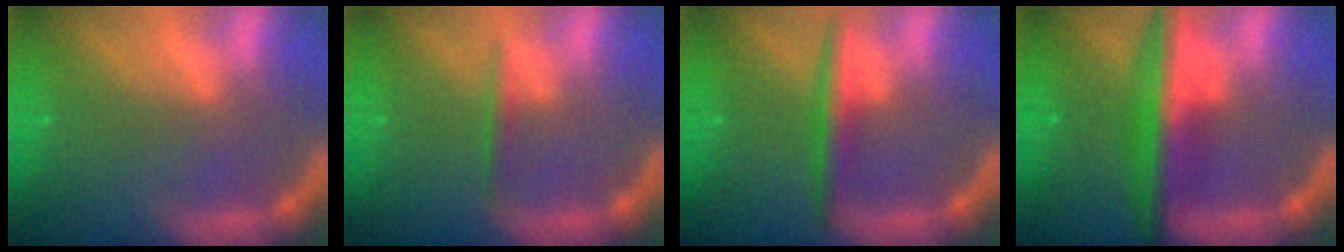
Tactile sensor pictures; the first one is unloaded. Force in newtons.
{"total": 1.4}
{"total": 3.5}
{"total": 7.4}